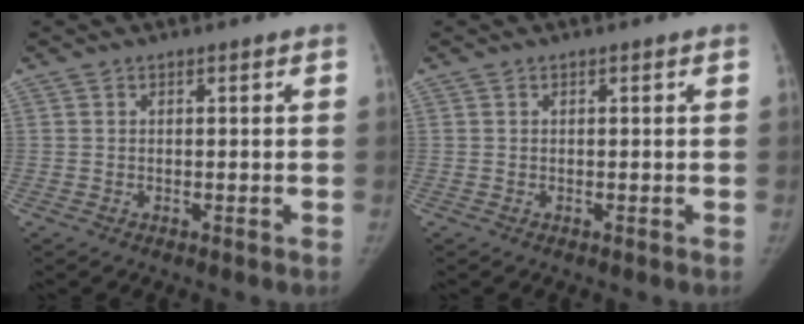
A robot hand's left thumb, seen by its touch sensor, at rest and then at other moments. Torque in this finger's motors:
{"motor_torque": [0.00, 0.00, 0.36, -0.27, 0.00]}